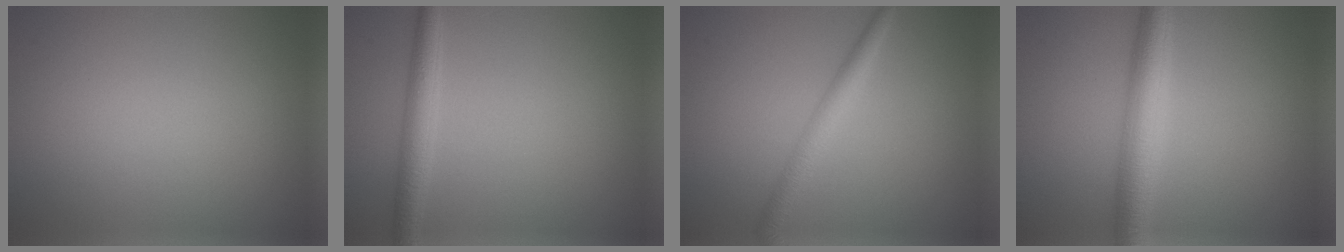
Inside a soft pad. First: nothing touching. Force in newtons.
{"total": 2.6, "press": 2.6, "slide": 0.1}
{"total": 2.7, "press": 2.7, "slide": 0.1}
{"total": 4.6, "press": 4.6, "slide": 0.1}